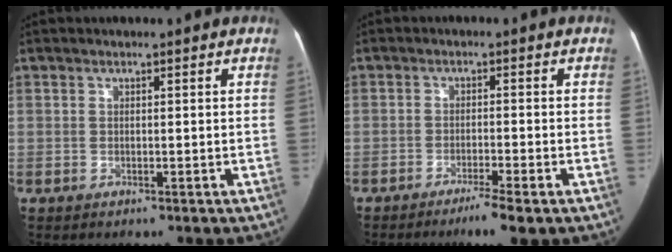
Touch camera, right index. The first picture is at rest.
{"total": 4.5, "force": [-3.1, -0.2, 3.3], "torque": [-0.055, -0.010, -0.053]}